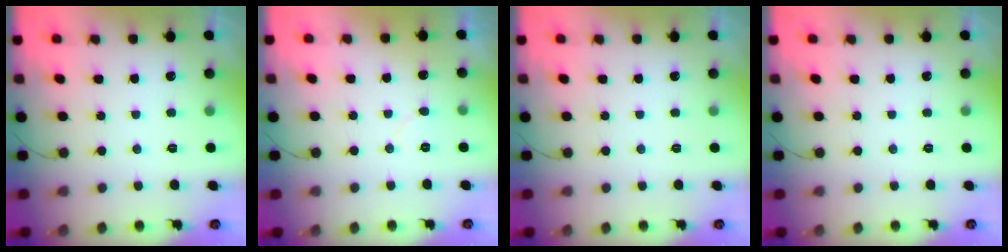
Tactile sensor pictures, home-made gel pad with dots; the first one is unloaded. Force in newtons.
{"total": 3.6, "press": 3.6, "slide": 0.4}
{"total": 0.0}
{"total": 0.0}